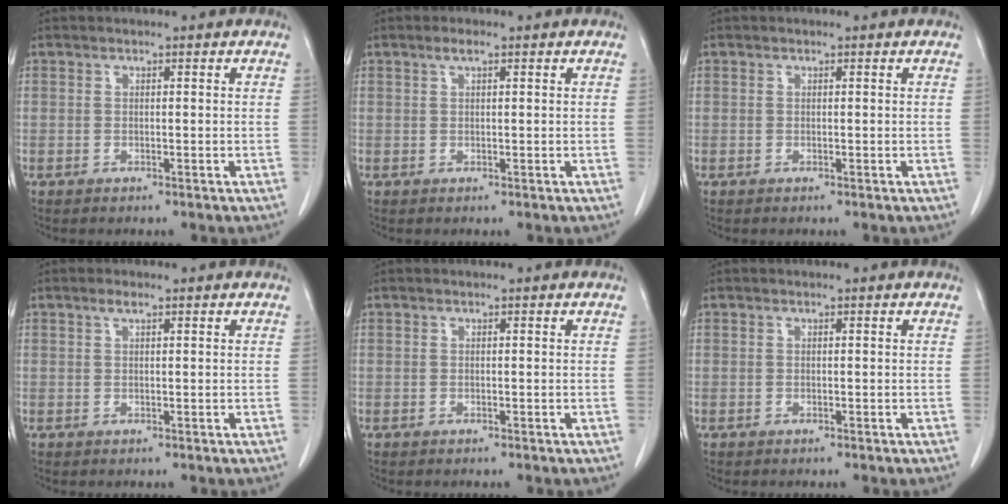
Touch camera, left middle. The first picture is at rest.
{"total": 1.2, "force": [0.7, 0.2, 1.0], "torque": [-0.021, 0.005, 0.013]}
{"total": 0.0}
{"total": 1.1, "force": [0.7, 0.2, 0.8], "torque": [-0.017, 0.003, 0.014]}
{"total": 0.0}
{"total": 0.0}